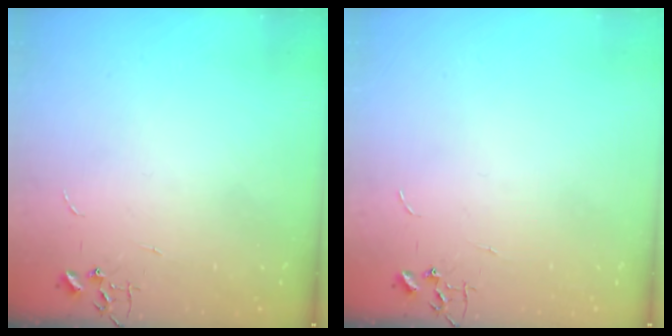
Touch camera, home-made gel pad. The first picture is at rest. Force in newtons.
{"total": 0.0}